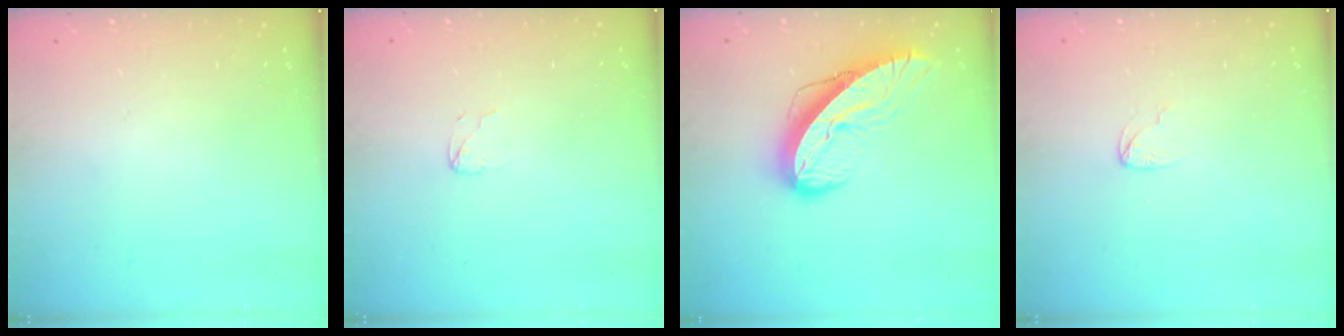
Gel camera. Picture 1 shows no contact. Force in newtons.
{"total": 2.4, "press": 2.4, "slide": 0.2}
{"total": 12.9, "press": 12.8, "slide": 1.3}
{"total": 3.5, "press": 3.5, "slide": 0.4}